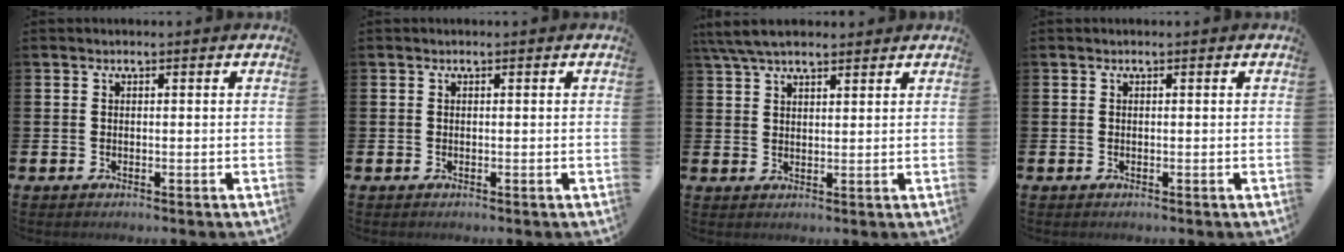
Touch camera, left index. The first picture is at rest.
{"total": 0.0}
{"total": 5.1, "force": [4.5, 1.4, 2.1], "torque": [-0.047, -0.009, 0.083]}
{"total": 0.0}